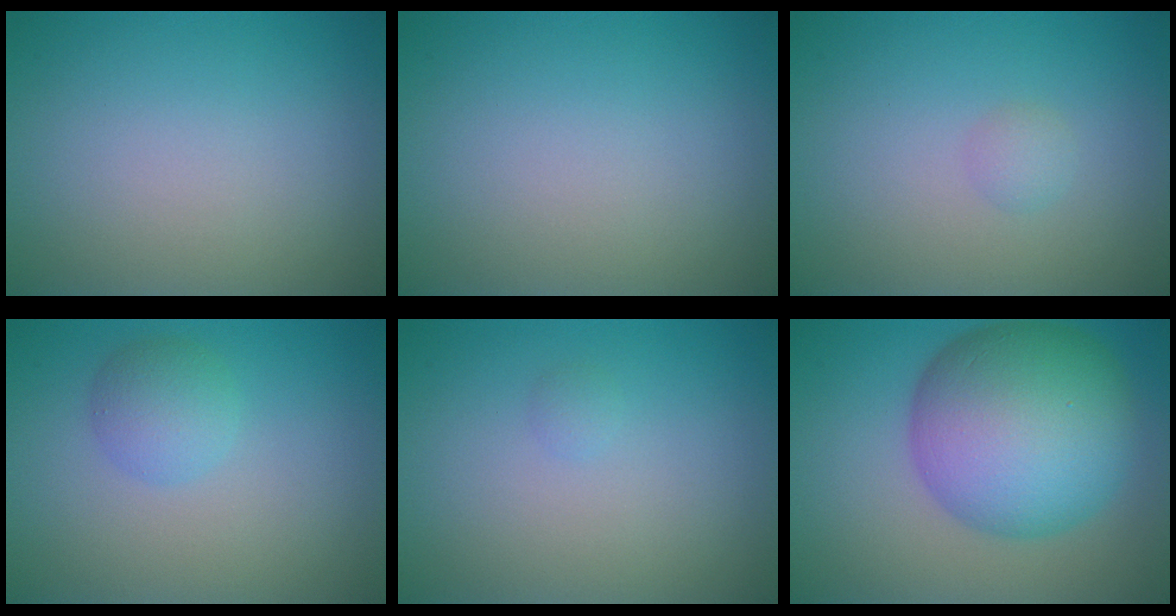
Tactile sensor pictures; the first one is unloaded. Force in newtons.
{"total": 0.0}
{"total": 1.0, "press": 1.0, "slide": 0.1}
{"total": 2.4, "press": 2.4, "slide": 0.0}
{"total": 0.5, "press": 0.5, "slide": 0.0}
{"total": 12.8, "press": 12.8, "slide": 0.1}